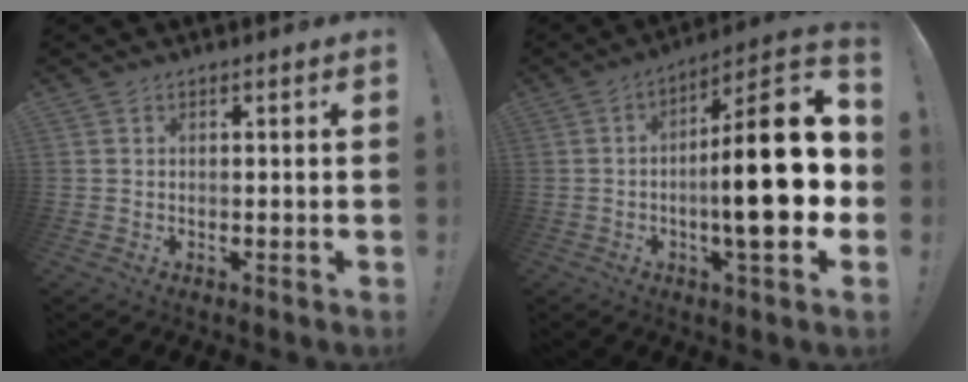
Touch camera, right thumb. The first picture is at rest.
{"total": 22.1, "force": [-2.0, 4.5, 21.5], "torque": [-0.342, 0.006, -0.036]}